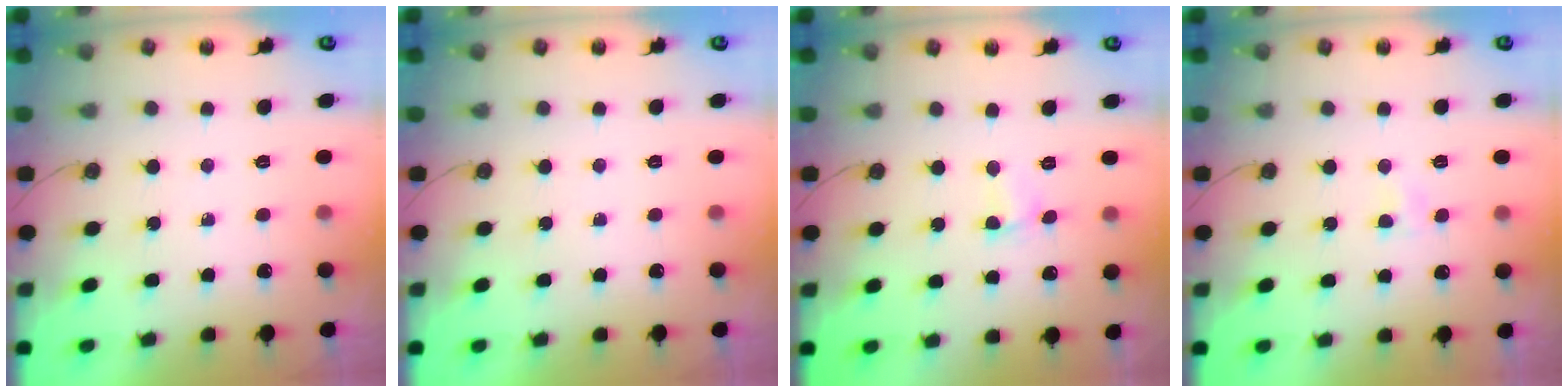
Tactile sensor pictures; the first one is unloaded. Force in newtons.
{"total": 0.0}
{"total": 1.0, "press": 1.0, "slide": 0.4}
{"total": 2.9, "press": 2.9, "slide": 0.4}